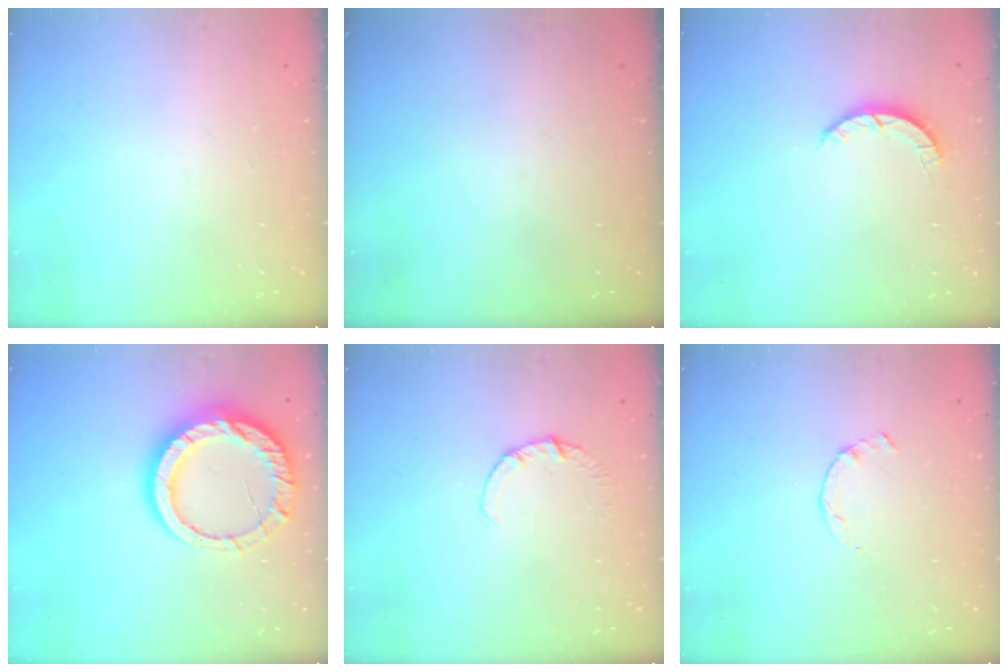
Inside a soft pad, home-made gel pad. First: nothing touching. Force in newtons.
{"total": 0.0}
{"total": 2.7, "press": 2.7, "slide": 0.4}
{"total": 13.7, "press": 13.7, "slide": 1.3}
{"total": 1.9, "press": 1.9, "slide": 0.3}
{"total": 0.8, "press": 0.7, "slide": 0.2}